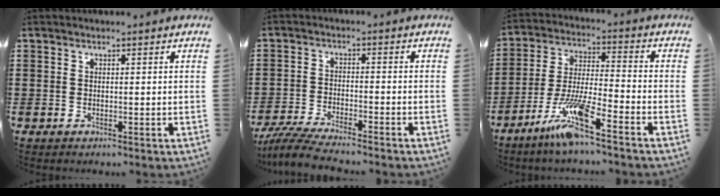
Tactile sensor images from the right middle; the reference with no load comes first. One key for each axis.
{"total": 4.9, "fx": -4.6, "fy": 0.2, "fz": 1.7, "tx": -0.050, "ty": -0.013, "tz": -0.094}
{"total": 9.6, "fx": -6.8, "fy": 0.4, "fz": 6.8, "tx": -0.154, "ty": -0.017, "tz": -0.138}